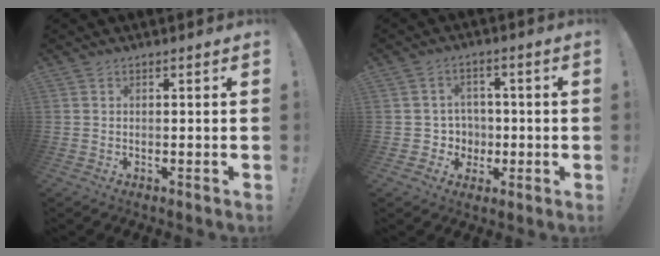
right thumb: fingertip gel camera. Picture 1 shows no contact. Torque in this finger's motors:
{"motor_torque": [0.26, -0.24, -0.08, 0.13, 0.03]}